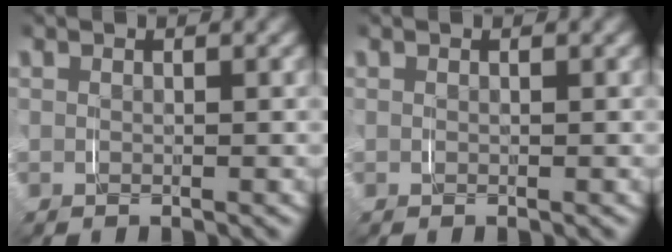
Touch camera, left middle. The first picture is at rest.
{"total": 0.0}